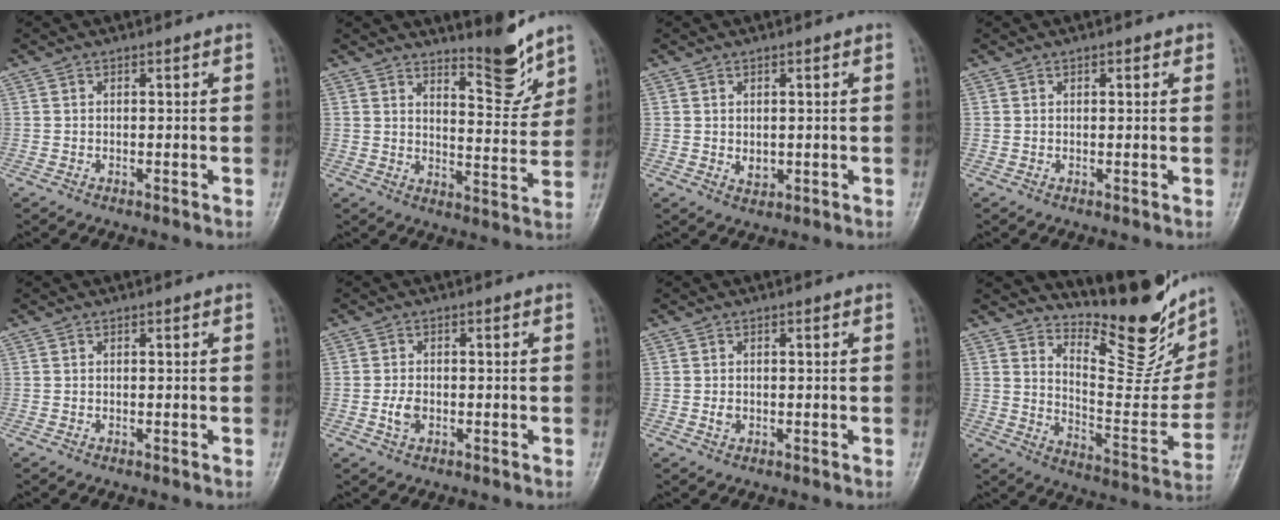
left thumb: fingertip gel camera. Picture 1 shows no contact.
{"total": 8.2, "force": [6.9, 1.7, 4.0], "torque": [-0.038, -0.069, 0.111]}
{"total": 2.2, "force": [0.1, 1.6, 1.5], "torque": [-0.018, -0.005, 0.007]}
{"total": 1.7, "force": [0.9, 0.8, 1.2], "torque": [-0.010, -0.001, 0.009]}
{"total": 0.0}
{"total": 2.8, "force": [-0.8, 1.8, 2.0], "torque": [-0.037, 0.005, -0.016]}
{"total": 1.3, "force": [-0.1, 1.0, 0.8], "torque": [-0.011, 0.000, -0.003]}
{"total": 18.8, "force": [15.5, 5.8, 8.9], "torque": [-0.076, -0.128, 0.229]}